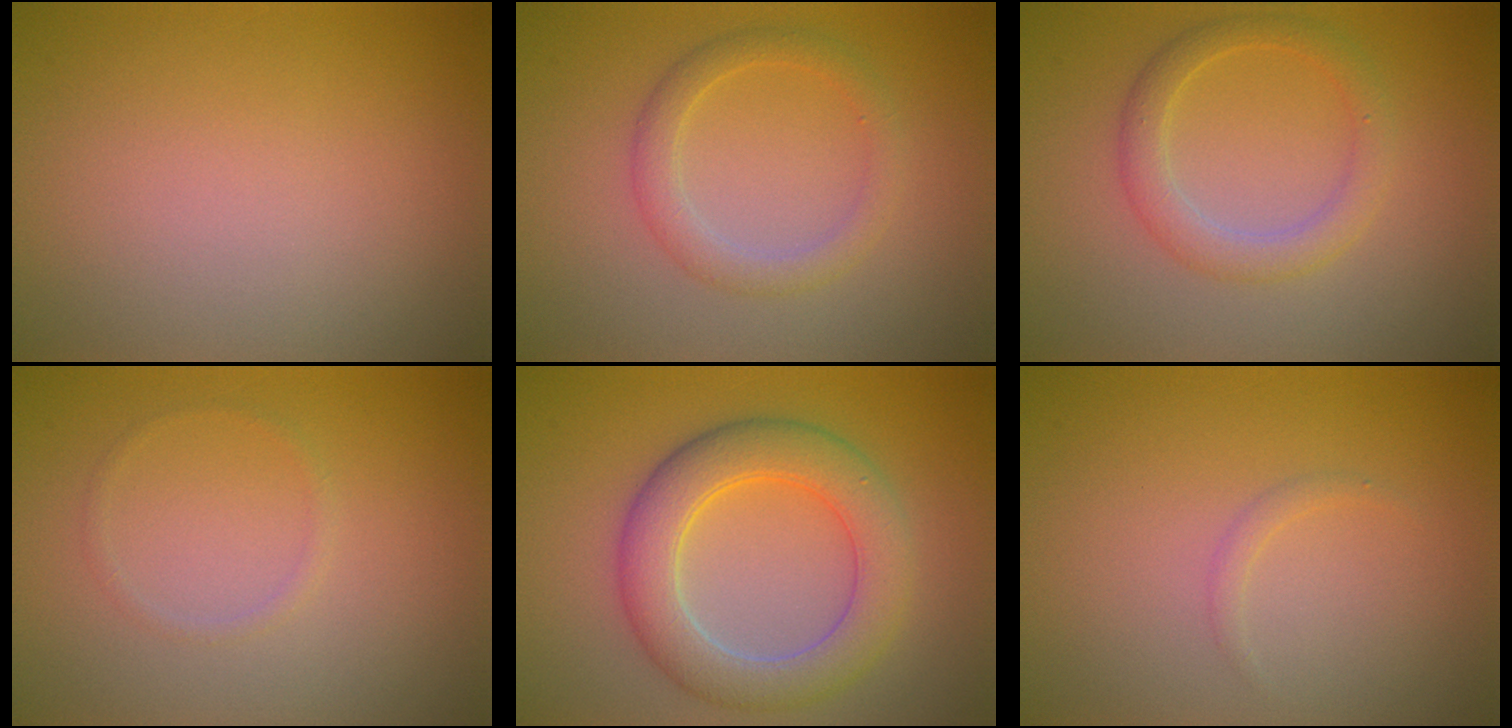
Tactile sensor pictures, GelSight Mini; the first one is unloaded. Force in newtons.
{"total": 2.4, "press": 2.4, "slide": 0.2}
{"total": 2.8, "press": 2.8, "slide": 0.0}
{"total": 0.7, "press": 0.7, "slide": 0.1}
{"total": 6.3, "press": 6.3, "slide": 0.5}
{"total": 0.7, "press": 0.7, "slide": 0.1}